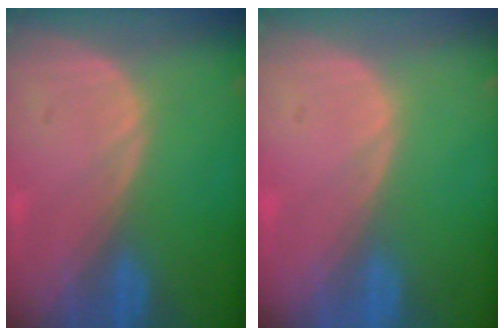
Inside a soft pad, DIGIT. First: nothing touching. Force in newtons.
{"total": 0.0}